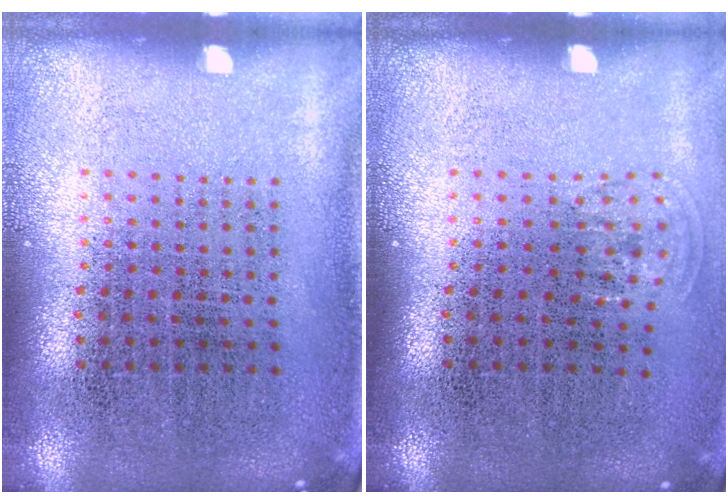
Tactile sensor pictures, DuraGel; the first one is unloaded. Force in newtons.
{"total": 0.7, "press": 0.5, "slide": 0.4}